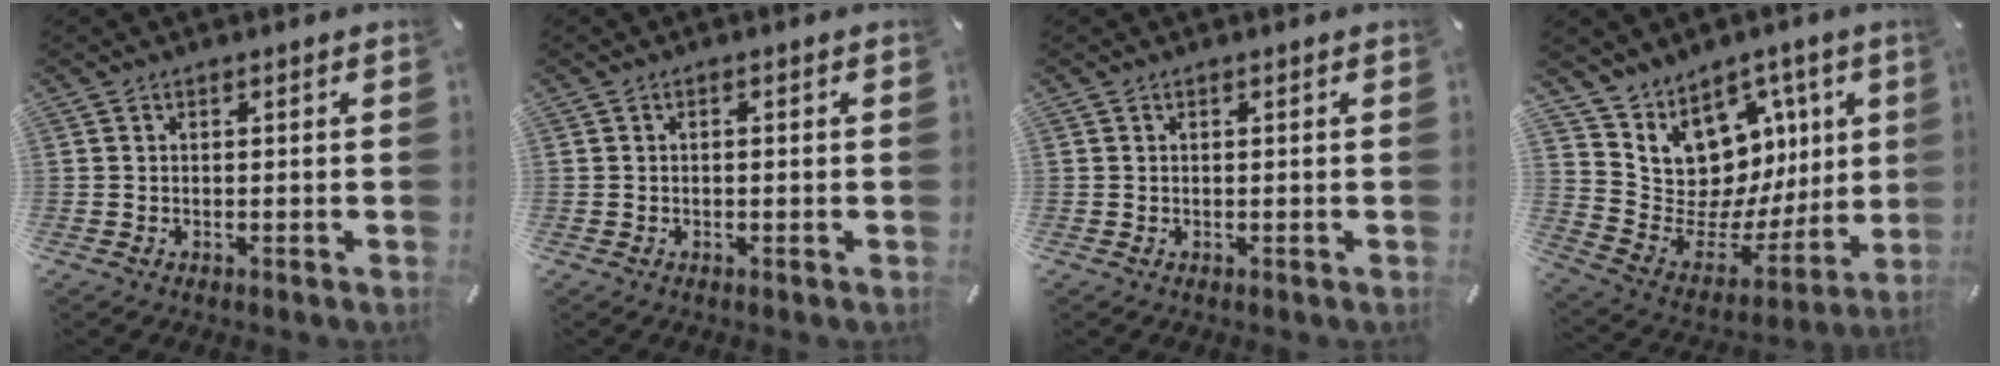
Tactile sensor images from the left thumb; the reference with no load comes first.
{"total": 0.7, "force": [-0.1, 0.3, 0.6], "torque": [-0.012, -0.001, -0.003]}
{"total": 0.0}
{"total": 11.5, "force": [5.4, 10.0, 1.9], "torque": [-0.023, -0.093, 0.119]}